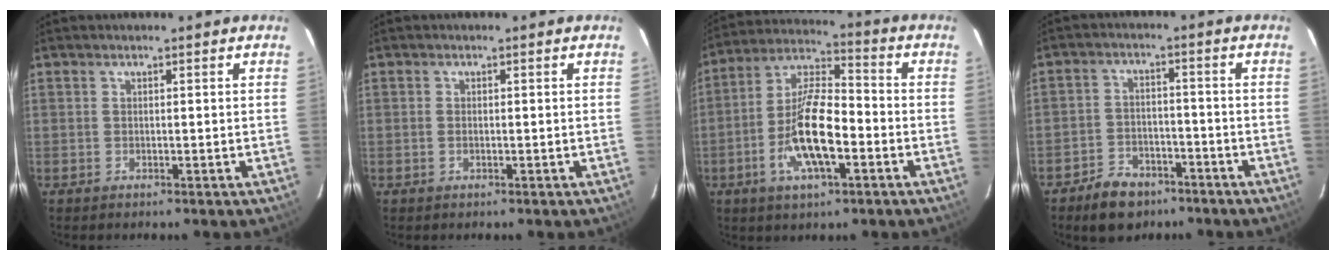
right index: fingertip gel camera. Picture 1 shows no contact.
{"total": 0.7, "force": [-0.2, 0.4, 0.6], "torque": [-0.011, -0.001, -0.004]}
{"total": 13.7, "force": [-4.5, 4.7, 12.0], "torque": [-0.245, -0.001, -0.085]}
{"total": 8.2, "force": [-5.8, 5.0, 2.9], "torque": [-0.079, 0.017, -0.083]}